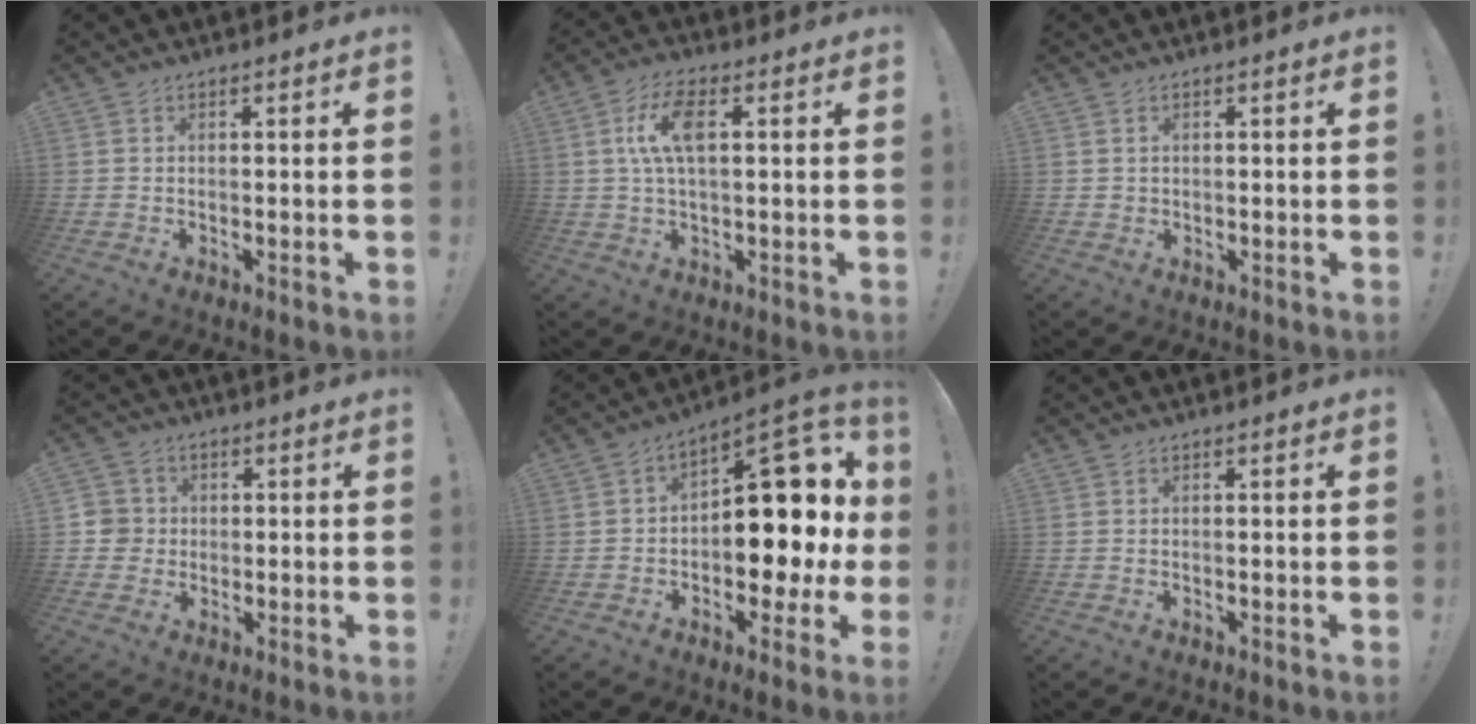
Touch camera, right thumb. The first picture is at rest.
{"total": 9.5, "force": [1.6, 3.8, 8.5], "torque": [-0.166, 0.005, 0.028]}
{"total": 1.1, "force": [0.4, 1.0, 0.2], "torque": [-0.002, 0.003, 0.006]}
{"total": 4.9, "force": [-0.1, 4.9, 0.9], "torque": [-0.025, 0.008, -0.001]}
{"total": 14.5, "force": [0.0, 9.4, 11.1], "torque": [-0.124, -0.004, 0.006]}
{"total": 0.0}